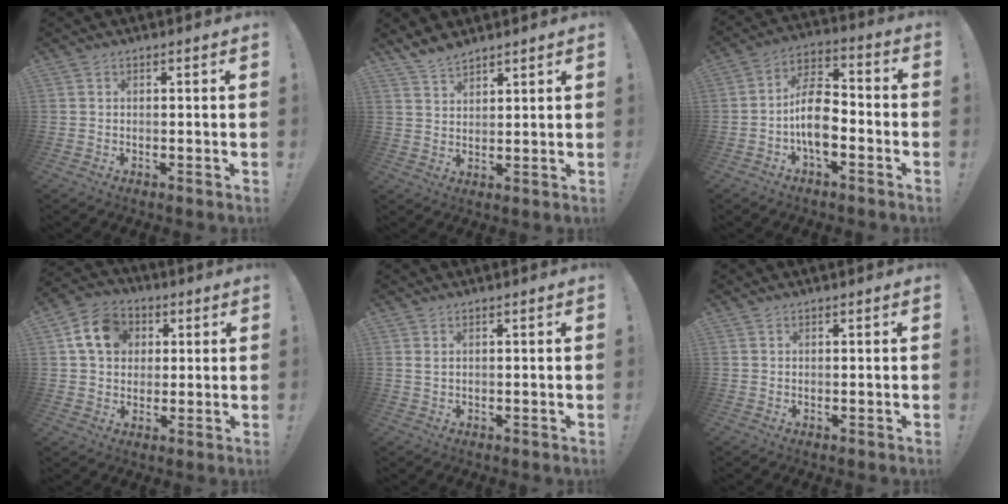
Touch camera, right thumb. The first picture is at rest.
{"total": 5.3, "force": [4.8, 1.7, 1.6], "torque": [-0.033, -0.027, 0.091]}
{"total": 12.5, "force": [-3.6, 7.0, 9.7], "torque": [-0.182, 0.029, -0.061]}
{"total": 12.7, "force": [4.2, 10.3, 6.2], "torque": [-0.089, -0.001, 0.085]}
{"total": 1.6, "force": [0.9, 0.4, 1.3], "torque": [-0.021, -0.002, 0.015]}
{"total": 0.0}